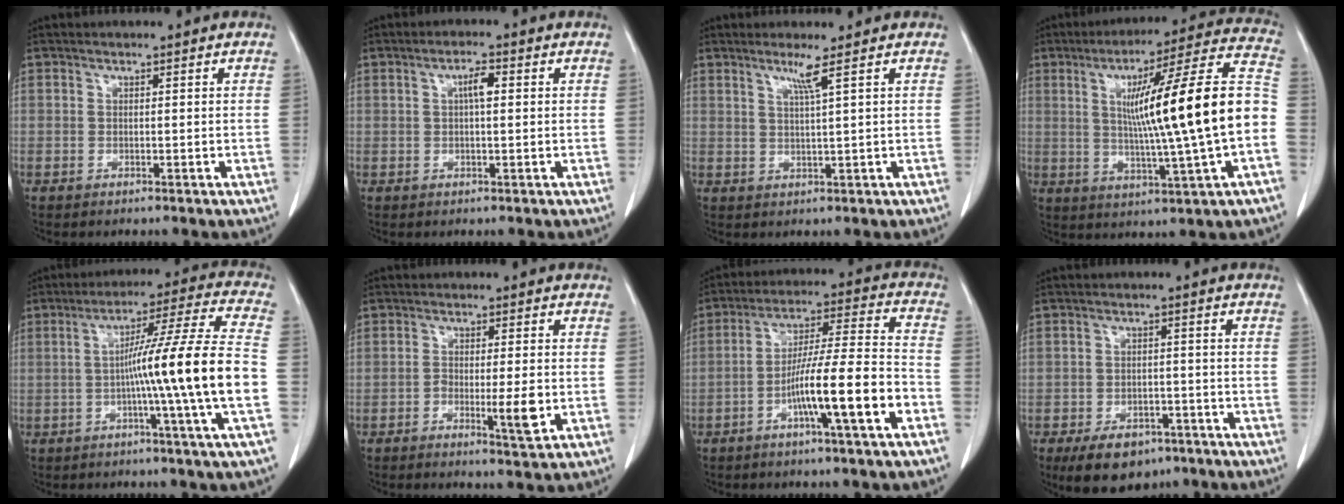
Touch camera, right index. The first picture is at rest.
{"total": 2.7, "force": [0.5, 0.6, 2.6], "torque": [-0.048, 0.005, 0.008]}
{"total": 2.8, "force": [1.6, -1.1, 2.1], "torque": [-0.043, -0.008, 0.036]}
{"total": 18.3, "force": [-2.1, -1.4, 18.1], "torque": [-0.275, 0.003, -0.043]}
{"total": 15.9, "force": [-2.8, -2.6, 15.4], "torque": [-0.239, 0.002, -0.053]}
{"total": 4.8, "force": [-1.4, 0.6, 4.5], "torque": [-0.070, -0.005, -0.019]}
{"total": 13.4, "force": [-5.5, 0.0, 12.2], "torque": [-0.210, 0.008, -0.093]}
{"total": 8.4, "force": [-5.8, 4.5, 4.1], "torque": [-0.065, 0.000, -0.085]}